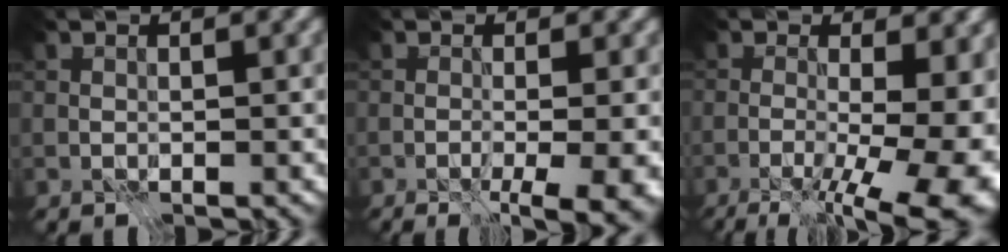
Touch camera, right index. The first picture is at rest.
{"total": 4.3, "force": [-1.7, 0.6, 4.0], "torque": [-0.056, -0.014, -0.019]}
{"total": 14.8, "force": [-2.7, 5.6, 13.4], "torque": [-0.138, -0.011, -0.030]}